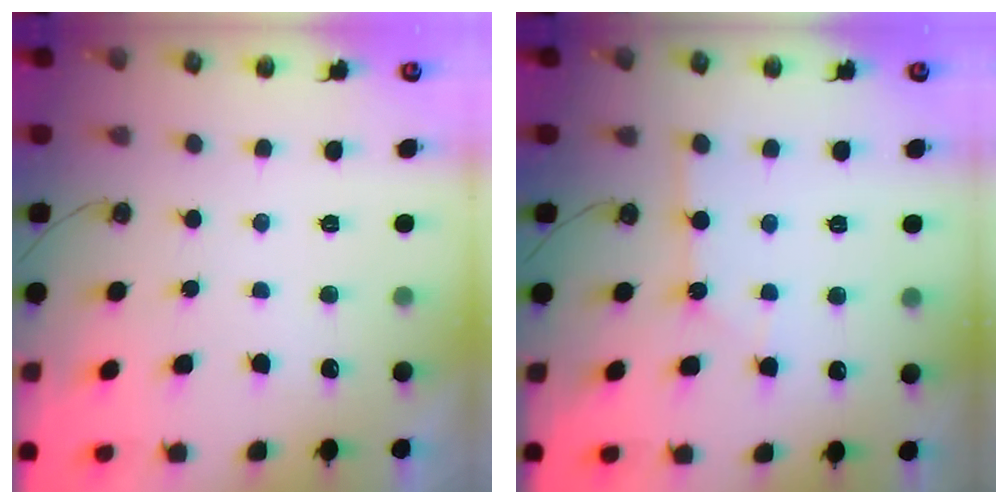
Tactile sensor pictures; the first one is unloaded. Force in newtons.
{"total": 1.9, "press": 1.8, "slide": 0.3}